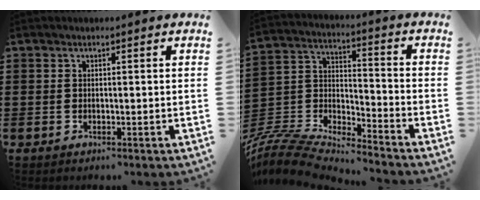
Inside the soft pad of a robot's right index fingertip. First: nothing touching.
{"total": 7.7, "force": [-7.5, 1.1, 1.6], "torque": [-0.056, -0.010, -0.158]}